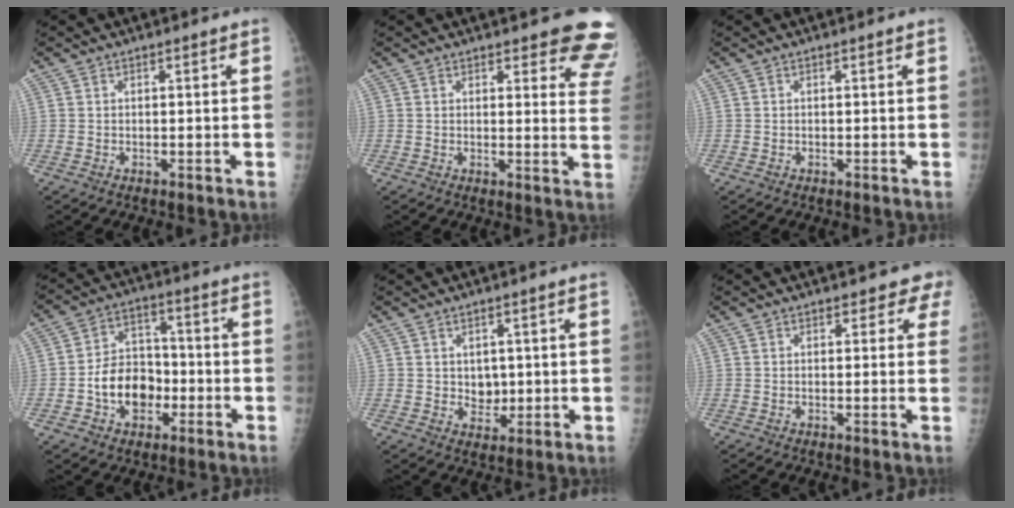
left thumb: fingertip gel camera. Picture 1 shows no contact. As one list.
[{"total": 10.5, "force": [8.9, 3.2, 4.6], "torque": [-0.001, -0.048, 0.073]}, {"total": 0.0}, {"total": 10.8, "force": [-3.1, 8.0, 6.4], "torque": [-0.072, 0.033, -0.056]}, {"total": 3.6, "force": [0.5, 2.9, 2.0], "torque": [-0.009, -0.007, 0.015]}, {"total": 2.6, "force": [2.0, 1.6, 0.4], "torque": [0.026, -0.008, 0.004]}]